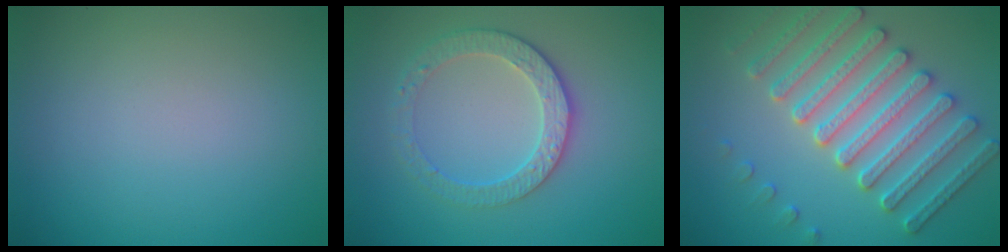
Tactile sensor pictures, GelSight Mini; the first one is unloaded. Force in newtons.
{"total": 3.4, "press": 3.1, "slide": 1.3}
{"total": 6.1, "press": 5.6, "slide": 2.2}